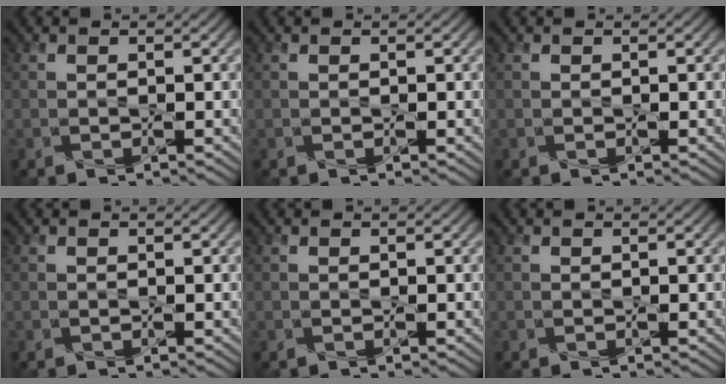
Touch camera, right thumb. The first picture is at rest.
{"total": 0.0}
{"total": 0.0}
{"total": 0.0}
{"total": 0.0}
{"total": 0.0}